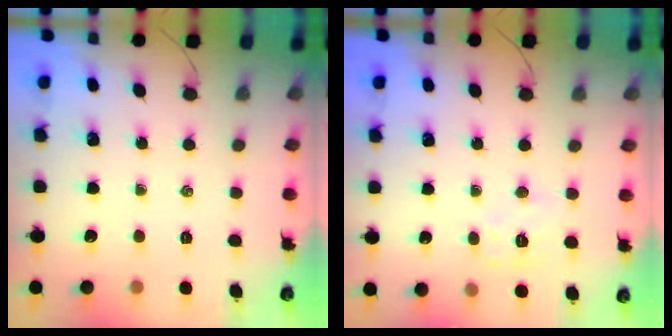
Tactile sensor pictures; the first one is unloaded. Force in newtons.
{"total": 6.2, "press": 6.2, "slide": 0.6}